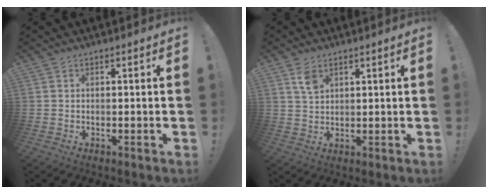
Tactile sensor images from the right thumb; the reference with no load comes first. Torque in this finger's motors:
{"motor_torque": [0.44, 1.10, 0.15, 0.37, -0.02]}